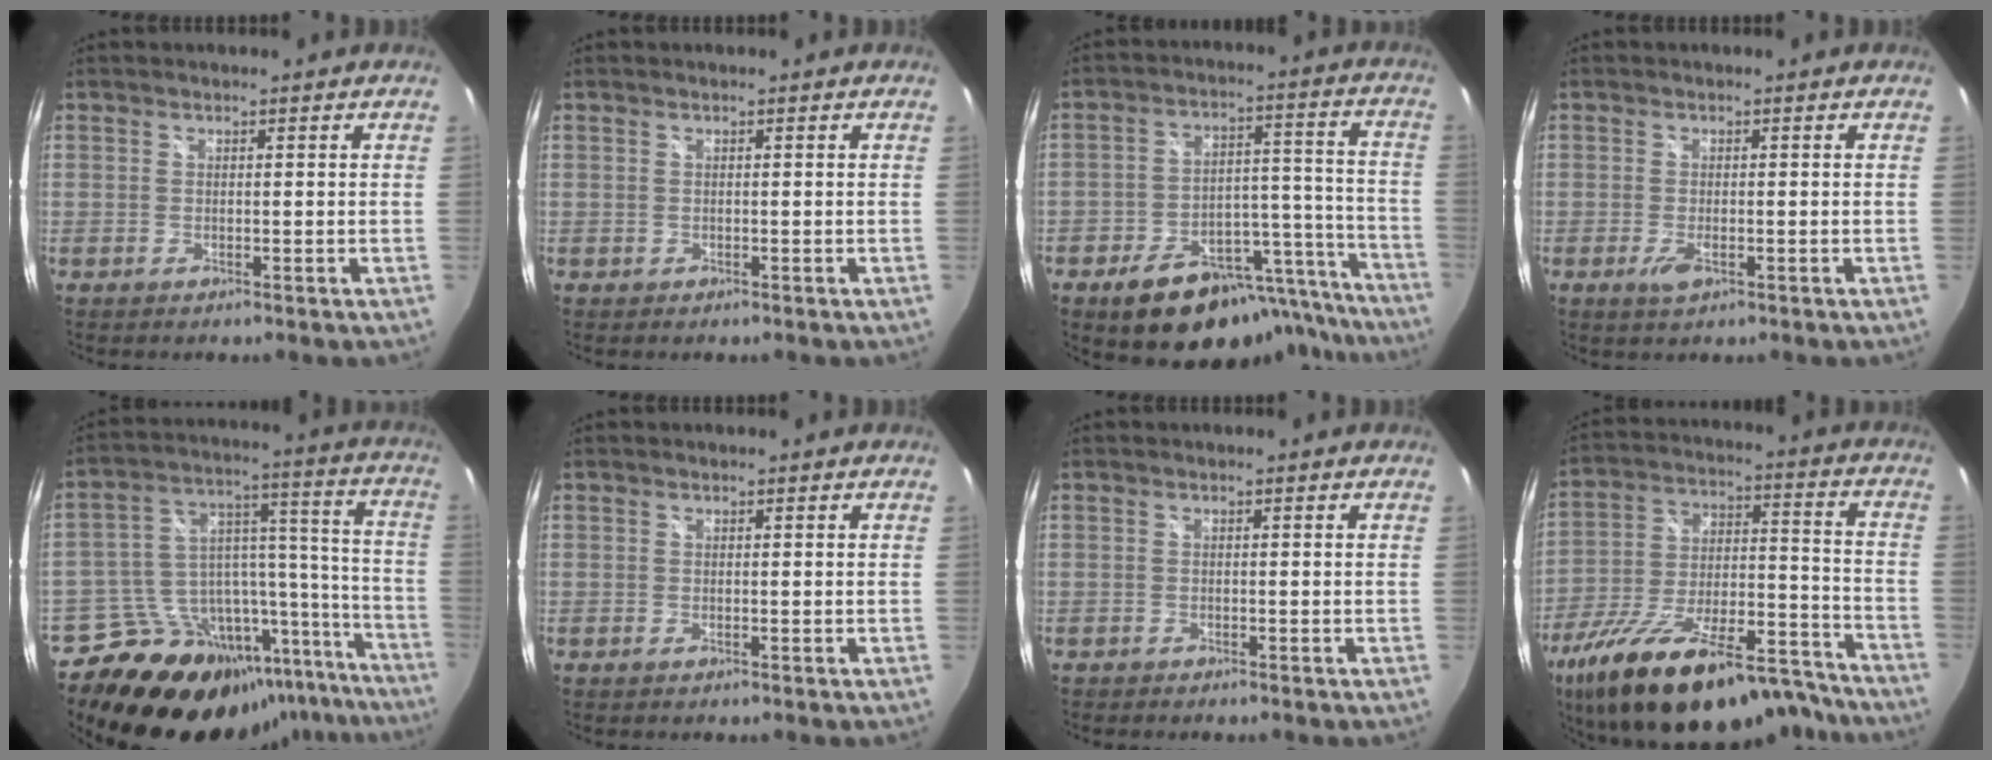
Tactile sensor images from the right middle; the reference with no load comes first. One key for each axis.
{"total": 0.0}
{"total": 22.6, "fx": -18.1, "fy": 9.7, "fz": 9.4, "tx": -0.141, "ty": 0.053, "tz": -0.227}
{"total": 2.7, "fx": -1.2, "fy": 1.2, "fz": 2.2, "tx": -0.042, "ty": -0.009, "tz": -0.019}
{"total": 23.6, "fx": -17.8, "fy": 11.1, "fz": 10.7, "tx": -0.146, "ty": 0.049, "tz": -0.259}
{"total": 0.0}
{"total": 0.7, "fx": -0.7, "fy": 0.2, "fz": 0.1, "tx": -0.006, "ty": -0.002, "tz": -0.013}
{"total": 28.9, "fx": -21.6, "fy": 10.0, "fz": 16.5, "tx": -0.290, "ty": -0.023, "tz": -0.317}